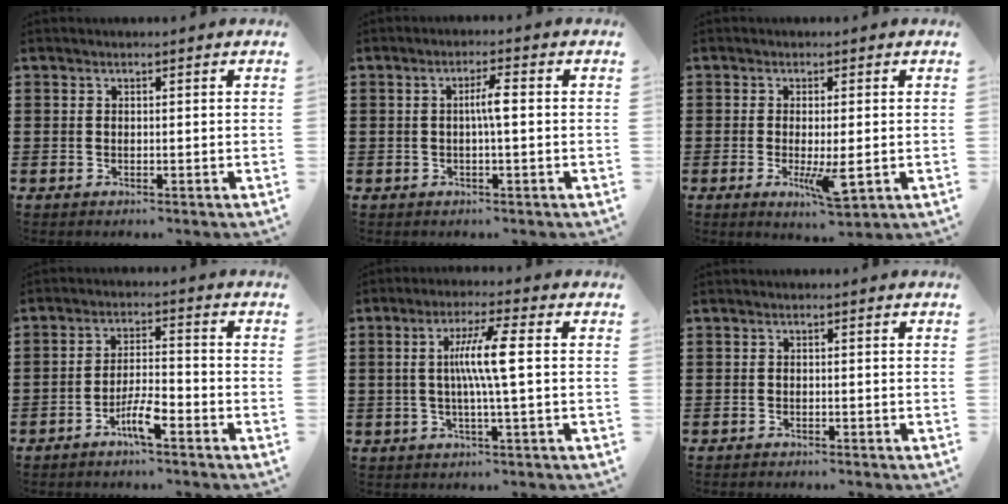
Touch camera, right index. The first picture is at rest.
{"total": 3.2, "force": [0.0, 0.3, 3.2], "torque": [-0.060, 0.000, -0.004]}
{"total": 5.8, "force": [-1.4, 1.4, 5.5], "torque": [-0.116, -0.021, -0.024]}
{"total": 4.9, "force": [-3.0, 0.8, 3.8], "torque": [-0.077, -0.001, -0.057]}
{"total": 7.2, "force": [0.4, 0.1, 7.2], "torque": [-0.133, -0.002, 0.001]}
{"total": 0.7, "force": [-0.7, 0.1, 0.0], "torque": [-0.002, 0.000, -0.015]}